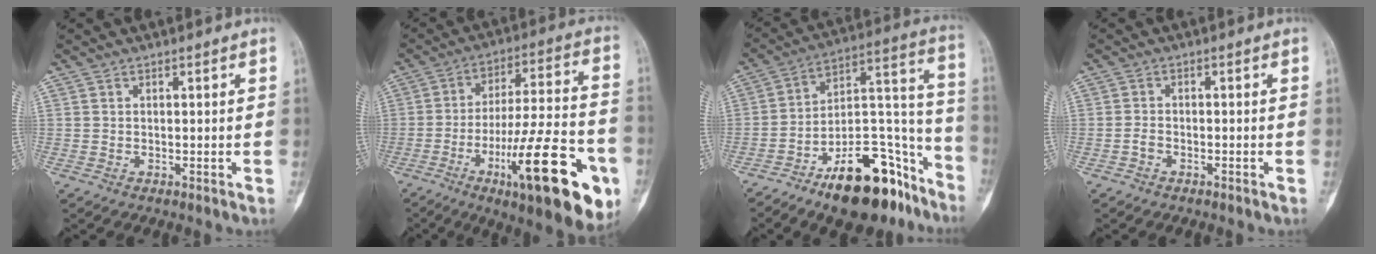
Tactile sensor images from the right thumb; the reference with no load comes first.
{"total": 26.2, "force": [-10.5, 6.6, 23.1], "torque": [-0.318, 0.038, -0.152]}
{"total": 25.6, "force": [-17.1, 10.2, 16.0], "torque": [-0.177, 0.113, -0.275]}
{"total": 1.4, "force": [-0.8, 0.9, 0.7], "torque": [-0.016, 0.007, -0.018]}